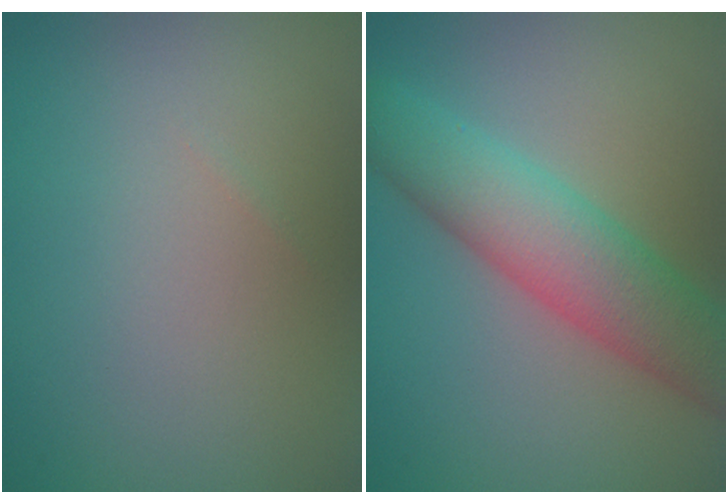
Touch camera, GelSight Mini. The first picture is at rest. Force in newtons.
{"total": 6.9, "press": 6.9, "slide": 0.3}